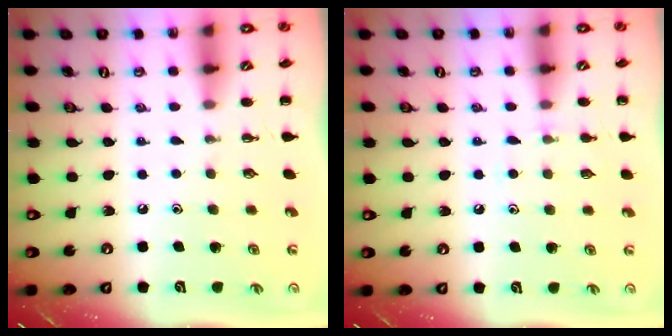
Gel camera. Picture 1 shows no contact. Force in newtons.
{"total": 5.5, "press": 5.2, "slide": 1.6}